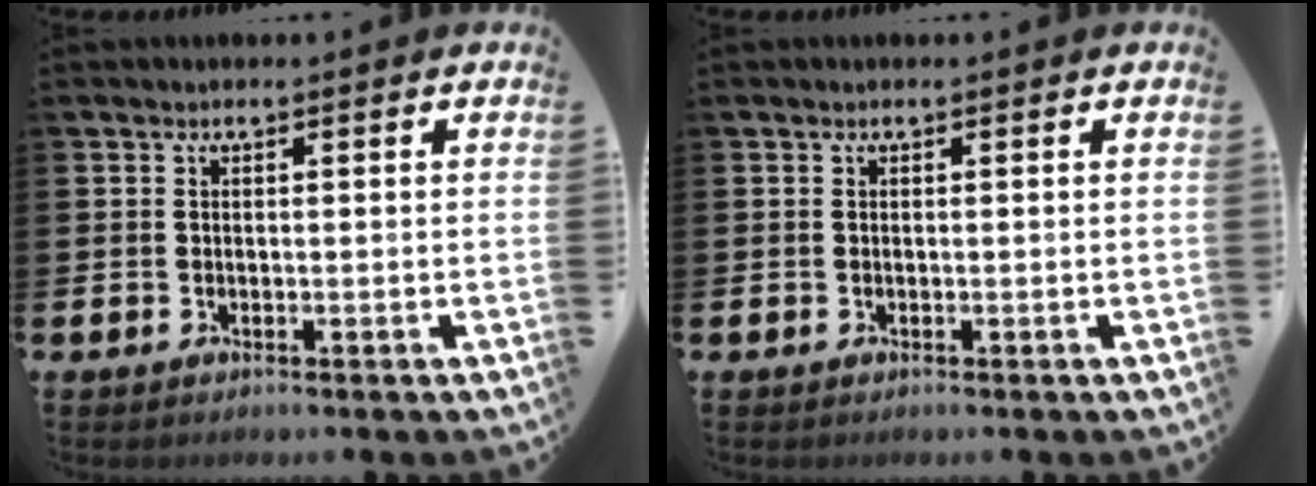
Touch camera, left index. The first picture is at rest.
{"total": 0.0}